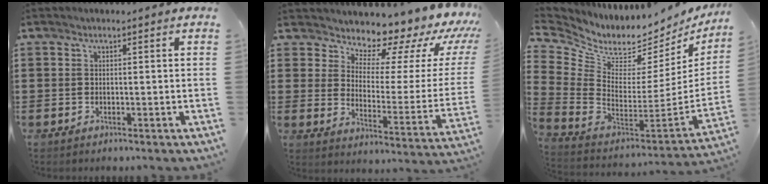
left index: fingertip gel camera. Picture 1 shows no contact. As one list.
[{"total": 8.7, "force": [8.2, 2.6, 1.8], "torque": [-0.033, -0.087, 0.133]}, {"total": 3.8, "force": [3.3, 1.6, 0.9], "torque": [-0.052, -0.056, 0.049]}]